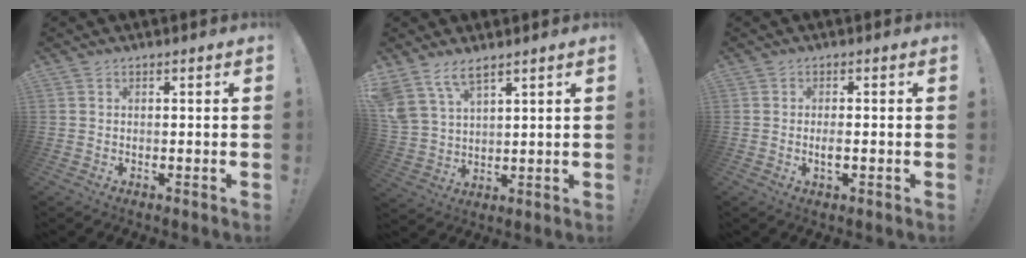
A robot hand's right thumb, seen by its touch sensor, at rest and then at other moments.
{"total": 8.1, "force": [6.1, 3.2, 4.3], "torque": [-0.093, -0.026, 0.123]}
{"total": 2.3, "force": [-0.7, 0.7, 2.1], "torque": [-0.032, 0.000, -0.013]}